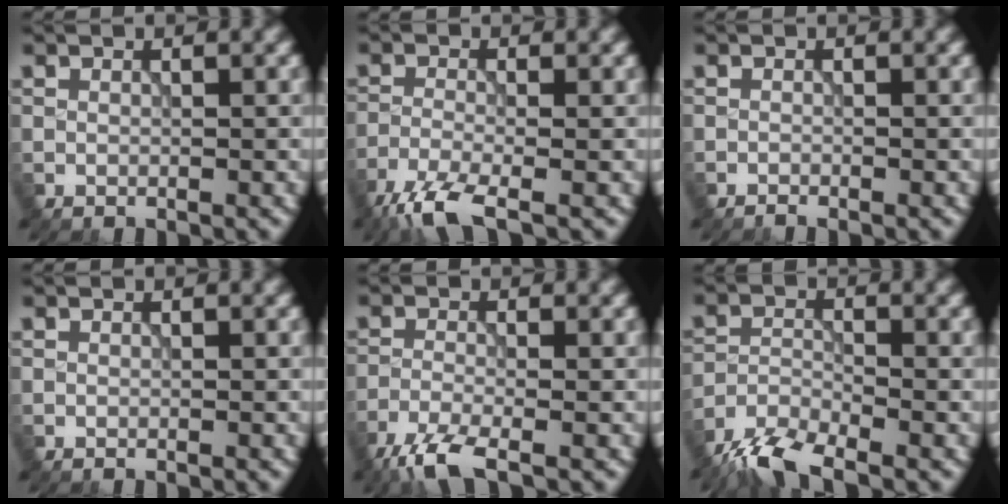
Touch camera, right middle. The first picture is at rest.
{"total": 5.0, "force": [-3.6, 1.1, 3.2], "torque": [-0.066, -0.010, -0.085]}
{"total": 0.5, "force": [-0.5, 0.0, 0.1], "torque": [0.002, 0.000, -0.013]}
{"total": 0.0}
{"total": 4.3, "force": [-3.2, 0.9, 2.7], "torque": [-0.058, -0.011, -0.076]}
{"total": 5.5, "force": [-4.5, 1.4, 2.8], "torque": [-0.053, -0.010, -0.093]}